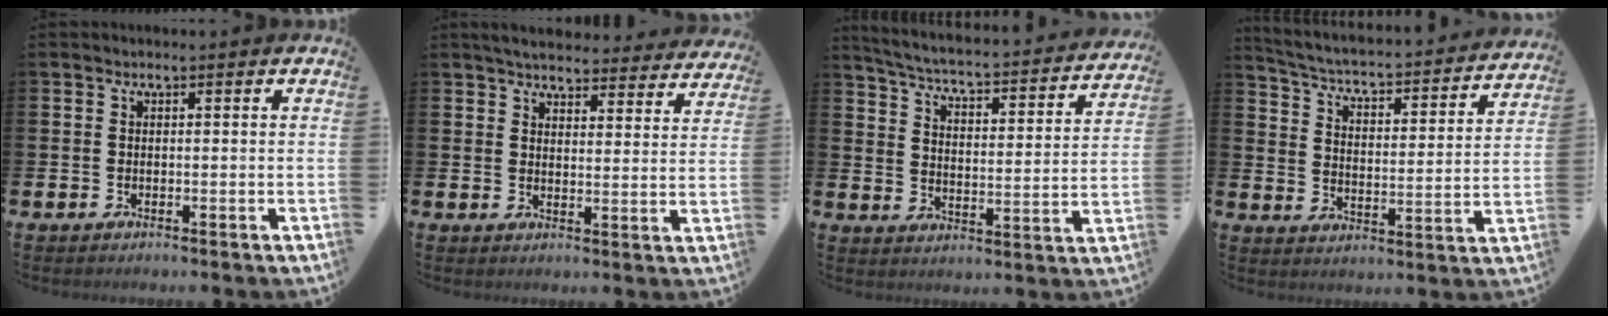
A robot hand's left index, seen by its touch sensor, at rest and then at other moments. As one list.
[{"total": 4.6, "force": [4.5, 0.9, 0.8], "torque": [-0.027, -0.029, 0.077]}, {"total": 4.1, "force": [3.7, 0.5, 1.5], "torque": [-0.051, -0.040, 0.052]}, {"total": 3.9, "force": [3.5, 0.8, 1.6], "torque": [-0.055, -0.039, 0.046]}]